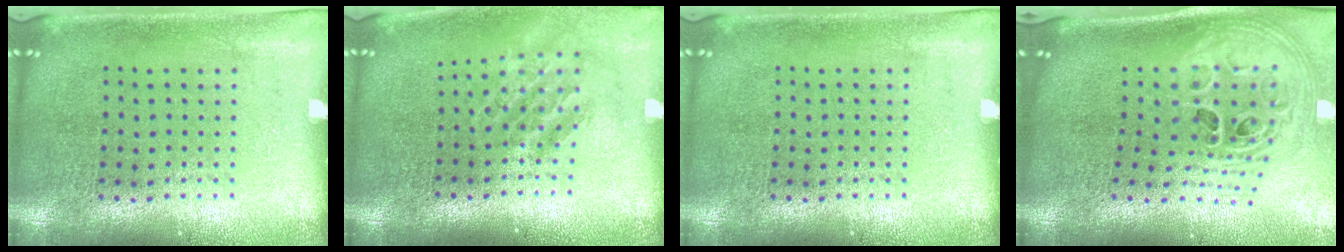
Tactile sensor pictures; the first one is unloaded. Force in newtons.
{"total": 1.5, "press": 1.1, "slide": 1.1}
{"total": 0.0}
{"total": 2.6, "press": 1.8, "slide": 1.8}